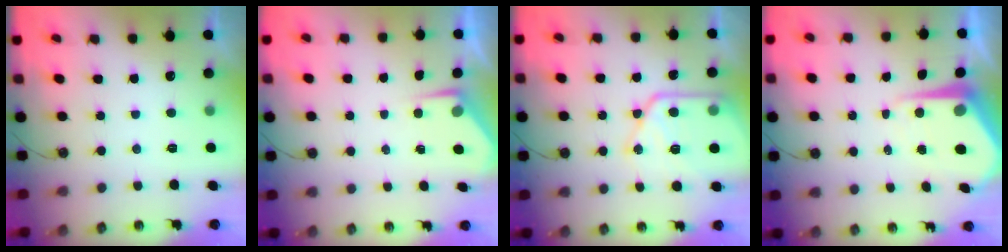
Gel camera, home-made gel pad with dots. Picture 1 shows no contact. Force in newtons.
{"total": 3.1, "press": 3.1, "slide": 0.4}
{"total": 16.0, "press": 16.0, "slide": 1.5}
{"total": 7.7, "press": 7.6, "slide": 0.6}